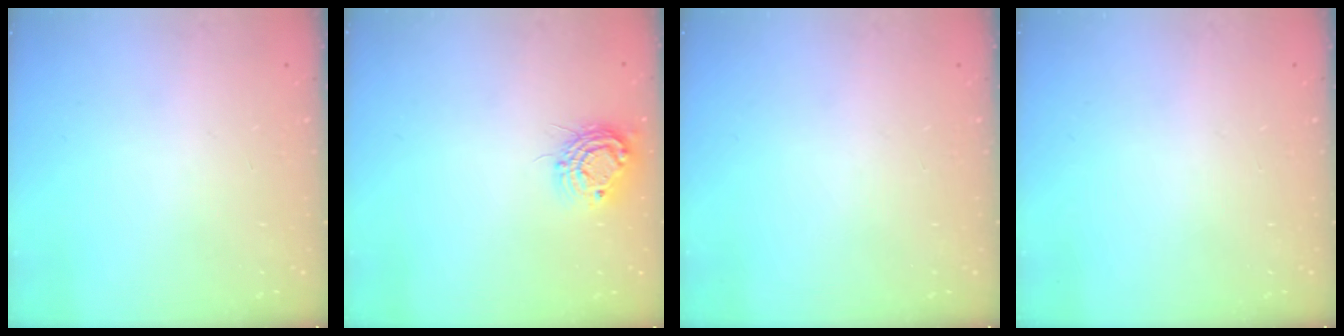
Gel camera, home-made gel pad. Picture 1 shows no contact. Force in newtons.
{"total": 9.8, "press": 9.8, "slide": 0.8}
{"total": 0.0}
{"total": 0.0}